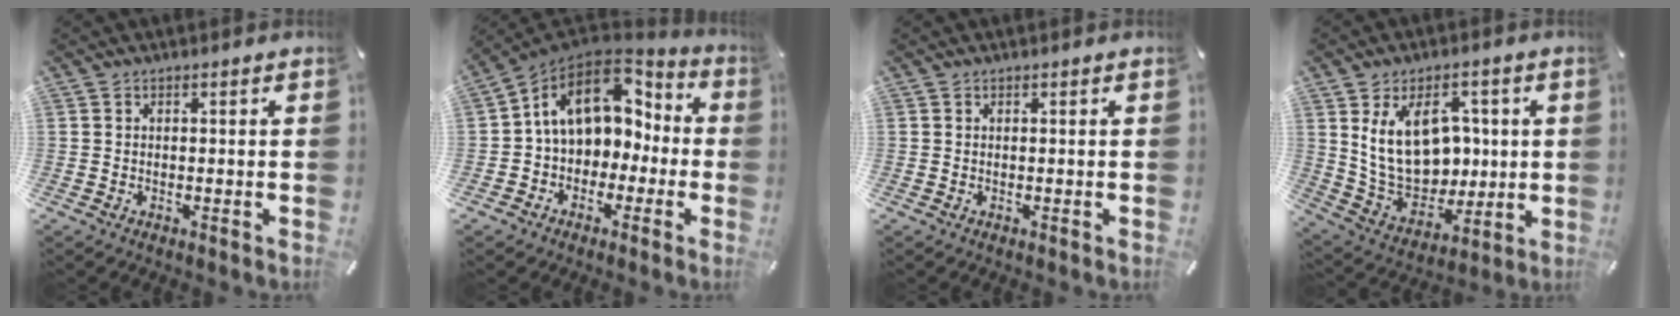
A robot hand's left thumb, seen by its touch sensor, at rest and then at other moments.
{"total": 13.2, "force": [2.9, 10.2, 7.8], "torque": [-0.131, 0.000, 0.054]}
{"total": 0.0}
{"total": 17.2, "force": [3.8, 12.4, 11.2], "torque": [-0.202, -0.009, 0.078]}